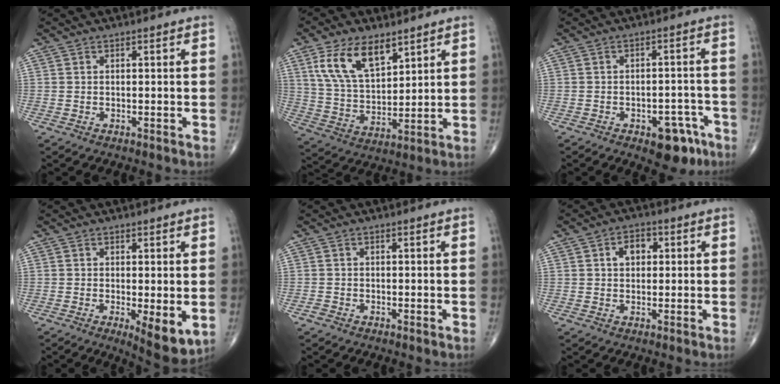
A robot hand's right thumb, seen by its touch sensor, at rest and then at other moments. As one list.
[{"total": 12.6, "force": [6.9, 6.2, 8.6], "torque": [-0.143, -0.026, 0.142]}, {"total": 8.0, "force": [-4.5, 4.1, 5.1], "torque": [-0.036, 0.034, -0.053]}, {"total": 6.6, "force": [-1.2, 2.1, 6.2], "torque": [-0.088, -0.022, -0.015]}, {"total": 0.5, "force": [-0.4, 0.3, 0.2], "torque": [-0.004, -0.002, -0.013]}, {"total": 4.3, "force": [1.0, 3.1, 2.8], "torque": [-0.029, 0.007, 0.013]}]